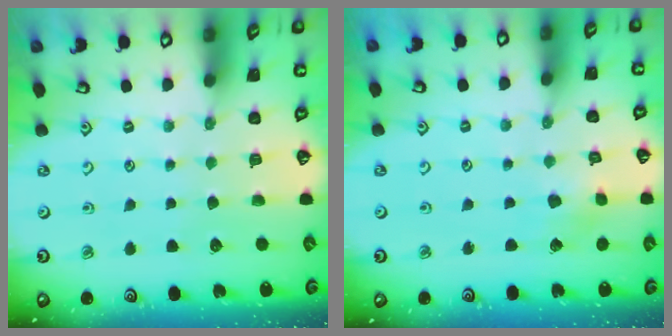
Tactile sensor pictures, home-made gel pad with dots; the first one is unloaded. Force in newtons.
{"total": 3.0, "press": 3.0, "slide": 0.4}